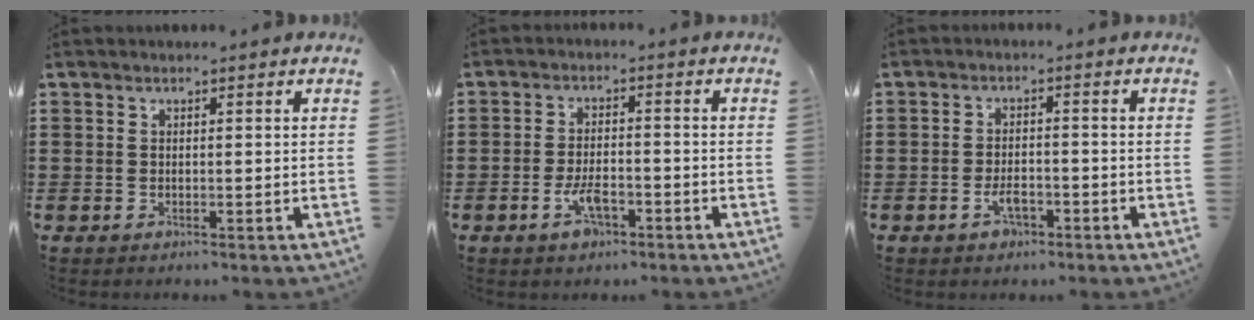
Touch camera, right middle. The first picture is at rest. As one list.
[{"total": 4.5, "force": [-2.4, 1.9, 3.3], "torque": [-0.069, 0.002, -0.046]}, {"total": 3.1, "force": [-1.8, 1.4, 2.1], "torque": [-0.039, 0.004, -0.032]}]